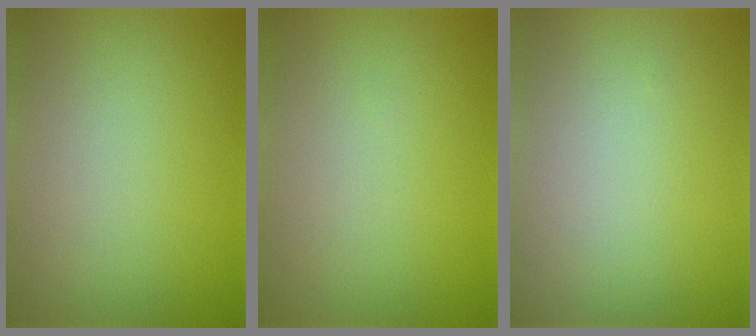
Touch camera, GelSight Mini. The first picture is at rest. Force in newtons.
{"total": 0.0}
{"total": 0.0}